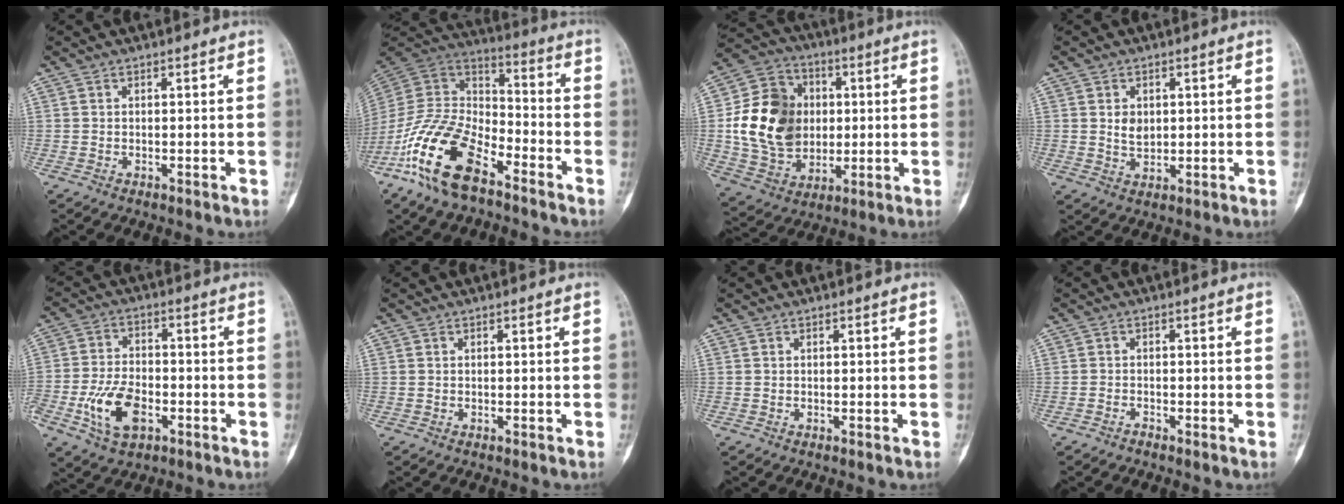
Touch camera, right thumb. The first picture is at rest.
{"total": 18.7, "force": [-11.2, 8.5, 12.4], "torque": [-0.229, 0.062, -0.220]}
{"total": 19.2, "force": [1.5, 14.9, 11.9], "torque": [-0.191, 0.008, 0.034]}
{"total": 3.5, "force": [0.7, 2.6, 2.2], "torque": [-0.024, -0.008, 0.019]}
{"total": 10.9, "force": [-4.1, 6.3, 7.8], "torque": [-0.147, 0.016, -0.074]}
{"total": 0.0}
{"total": 0.0}
{"total": 0.7, "force": [-0.7, 0.1, -0.1], "torque": [0.000, -0.001, -0.017]}